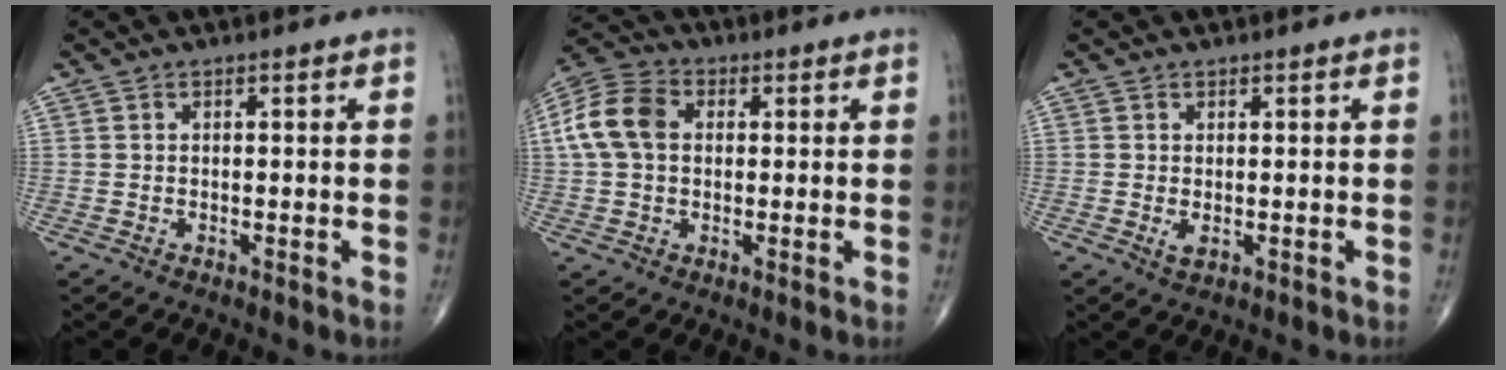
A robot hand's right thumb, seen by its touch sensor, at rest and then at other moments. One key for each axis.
{"total": 10.1, "fx": 1.4, "fy": 7.3, "fz": 6.9, "tx": -0.139, "ty": 0.026, "tz": 0.020}
{"total": 1.5, "fx": -0.1, "fy": 0.8, "fz": 1.3, "tx": -0.023, "ty": -0.005, "tz": 0.001}